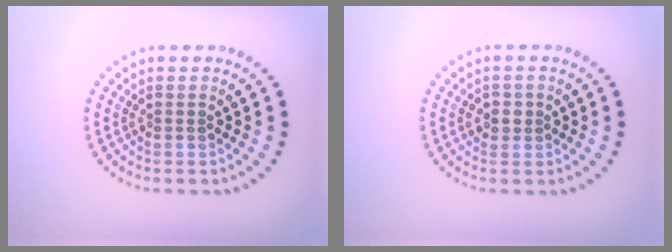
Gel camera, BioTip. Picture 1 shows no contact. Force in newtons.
{"total": 1.4, "press": 1.3, "slide": 0.5}